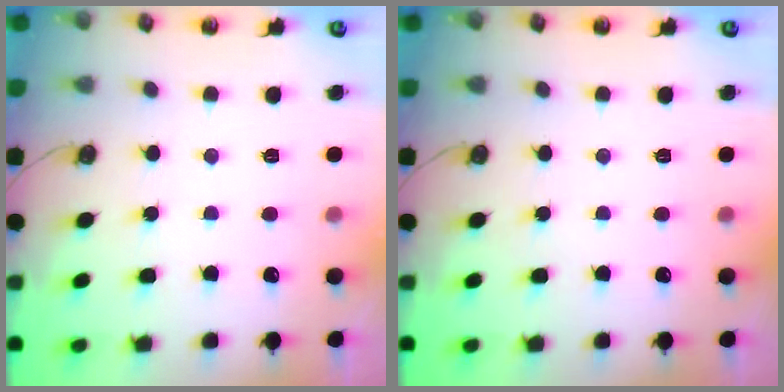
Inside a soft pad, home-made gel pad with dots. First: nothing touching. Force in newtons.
{"total": 0.0}